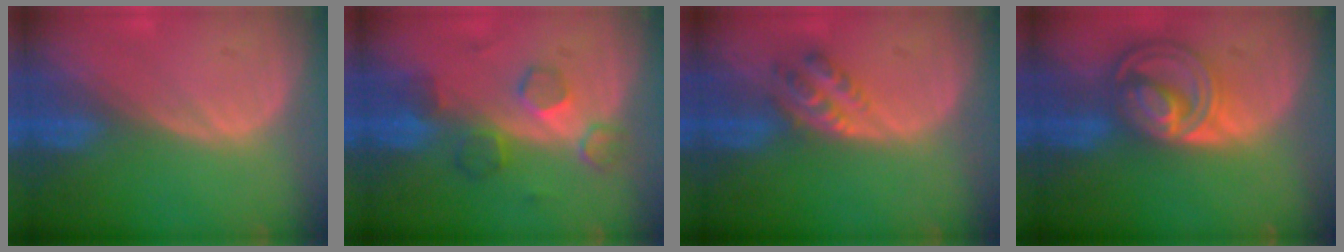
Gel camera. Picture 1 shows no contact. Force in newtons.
{"total": 5.7, "press": 5.5, "slide": 1.3}
{"total": 4.5, "press": 3.8, "slide": 2.5}
{"total": 8.5, "press": 7.3, "slide": 4.4}